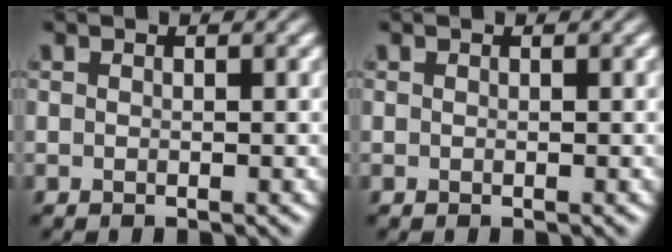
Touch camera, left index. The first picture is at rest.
{"total": 0.0}